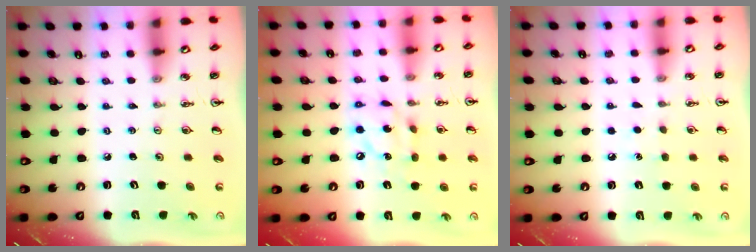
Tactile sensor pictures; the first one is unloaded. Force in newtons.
{"total": 10.6, "press": 10.6, "slide": 0.6}
{"total": 5.0, "press": 4.9, "slide": 0.6}